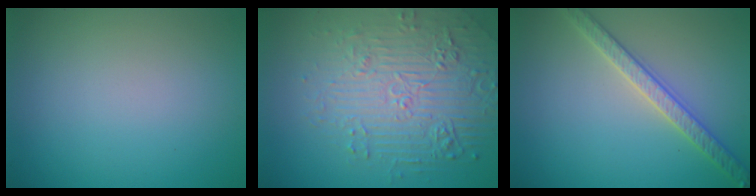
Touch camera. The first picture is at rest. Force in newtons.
{"total": 6.7, "press": 5.2, "slide": 4.2}
{"total": 3.2, "press": 3.1, "slide": 0.7}